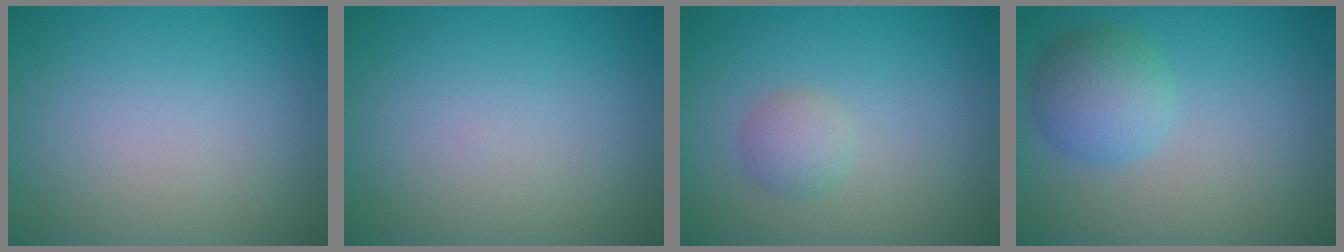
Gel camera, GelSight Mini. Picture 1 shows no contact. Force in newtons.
{"total": 0.0}
{"total": 1.8, "press": 1.8, "slide": 0.0}
{"total": 3.7, "press": 3.7, "slide": 0.2}